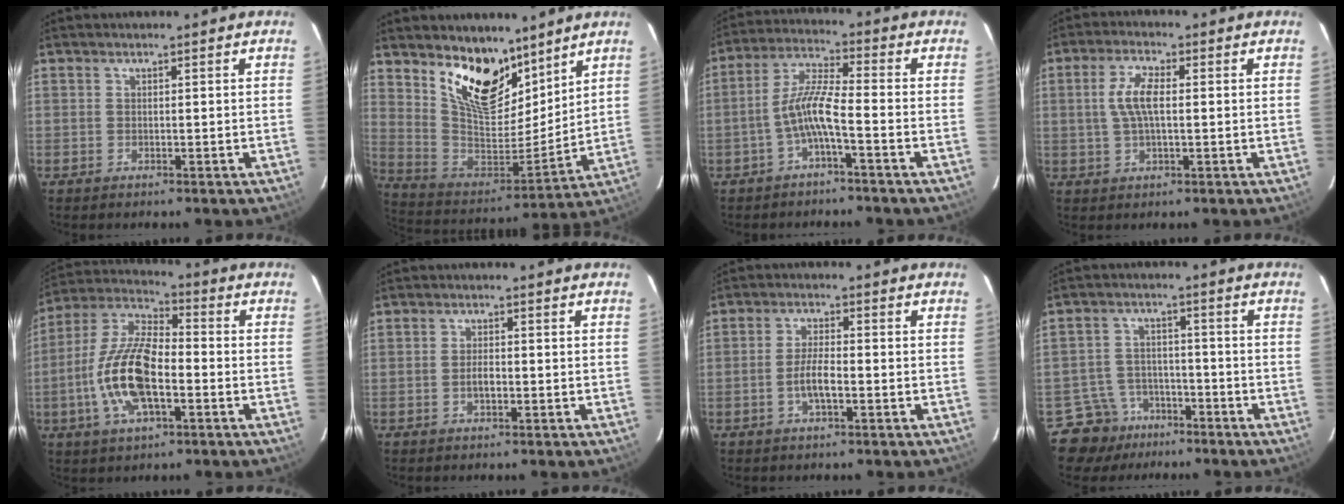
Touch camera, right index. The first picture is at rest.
{"total": 17.3, "force": [11.8, 8.3, 9.6], "torque": [-0.185, -0.014, 0.219]}
{"total": 6.8, "force": [-2.9, 0.5, 6.1], "torque": [-0.141, 0.015, -0.056]}
{"total": 5.9, "force": [0.6, 2.2, 5.5], "torque": [-0.109, 0.008, 0.013]}
{"total": 15.6, "force": [-4.2, 6.4, 13.5], "torque": [-0.283, 0.001, -0.084]}
{"total": 2.1, "force": [-0.7, 0.9, 1.8], "torque": [-0.036, 0.002, -0.013]}
{"total": 4.5, "force": [-1.7, 1.1, 4.0], "torque": [-0.084, 0.003, -0.032]}
{"total": 8.2, "force": [-5.8, 5.8, 0.0], "torque": [-0.020, 0.030, -0.089]}